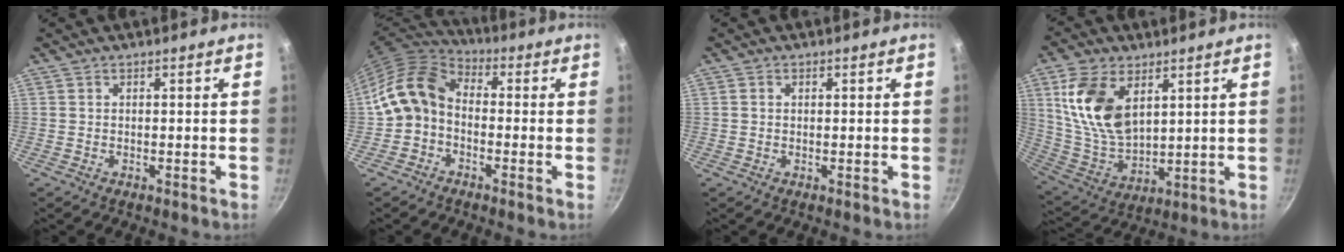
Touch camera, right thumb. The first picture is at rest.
{"total": 9.9, "force": [-1.6, 7.6, 6.2], "torque": [-0.105, 0.041, -0.051]}
{"total": 0.7, "force": [0.1, 0.6, 0.4], "torque": [-0.005, 0.004, 0.002]}
{"total": 15.3, "force": [5.7, 8.9, 11.0], "torque": [-0.199, -0.033, 0.125]}